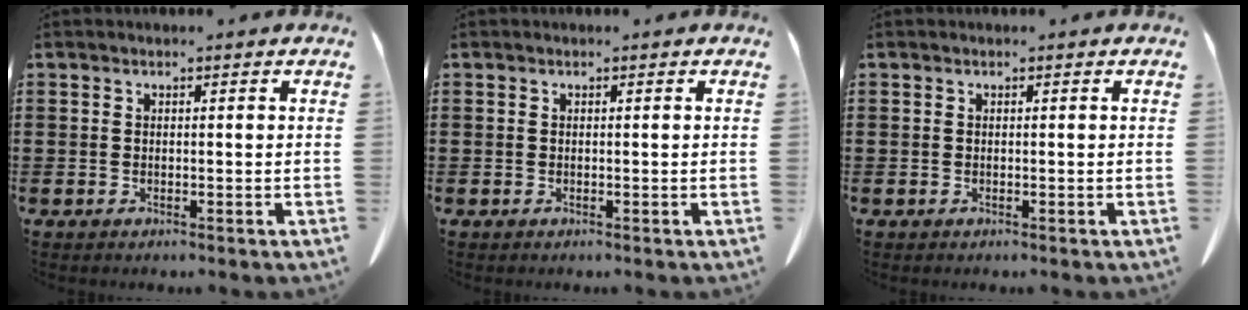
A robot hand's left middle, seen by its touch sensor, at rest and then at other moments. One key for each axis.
{"total": 0.0}
{"total": 0.0}